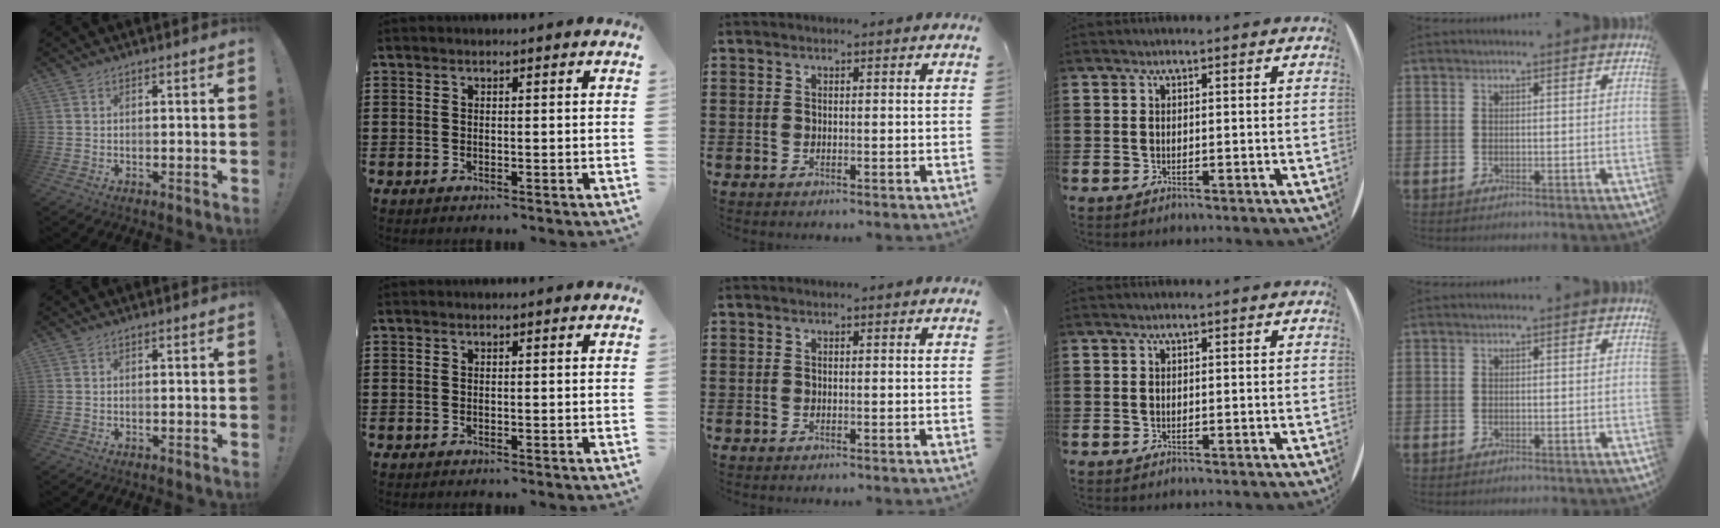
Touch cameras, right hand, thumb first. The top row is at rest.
{}